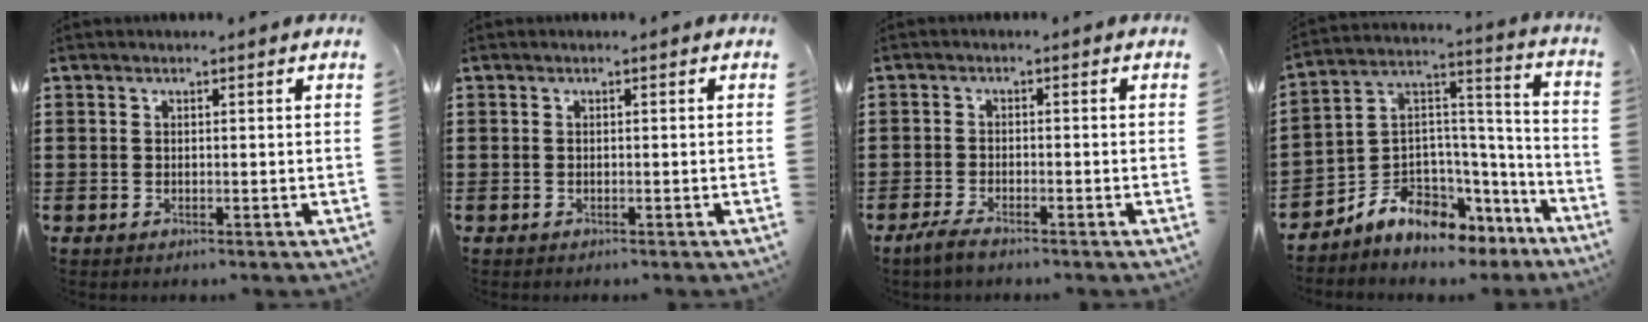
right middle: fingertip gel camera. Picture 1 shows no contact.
{"total": 0.0}
{"total": 2.1, "force": [-1.6, 0.4, 1.3], "torque": [-0.029, 0.001, -0.034]}
{"total": 6.8, "force": [-6.0, 3.2, 0.8], "torque": [-0.037, -0.010, -0.119]}